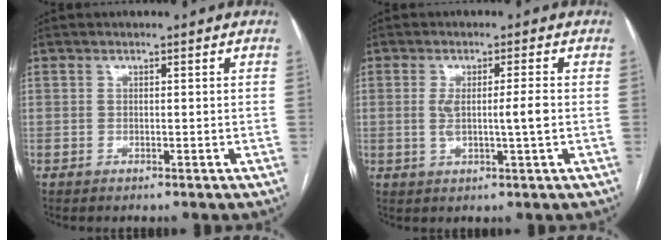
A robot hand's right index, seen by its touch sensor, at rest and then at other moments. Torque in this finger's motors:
{"motor_torque": [0.17, -0.02, 0.12, 0.05]}